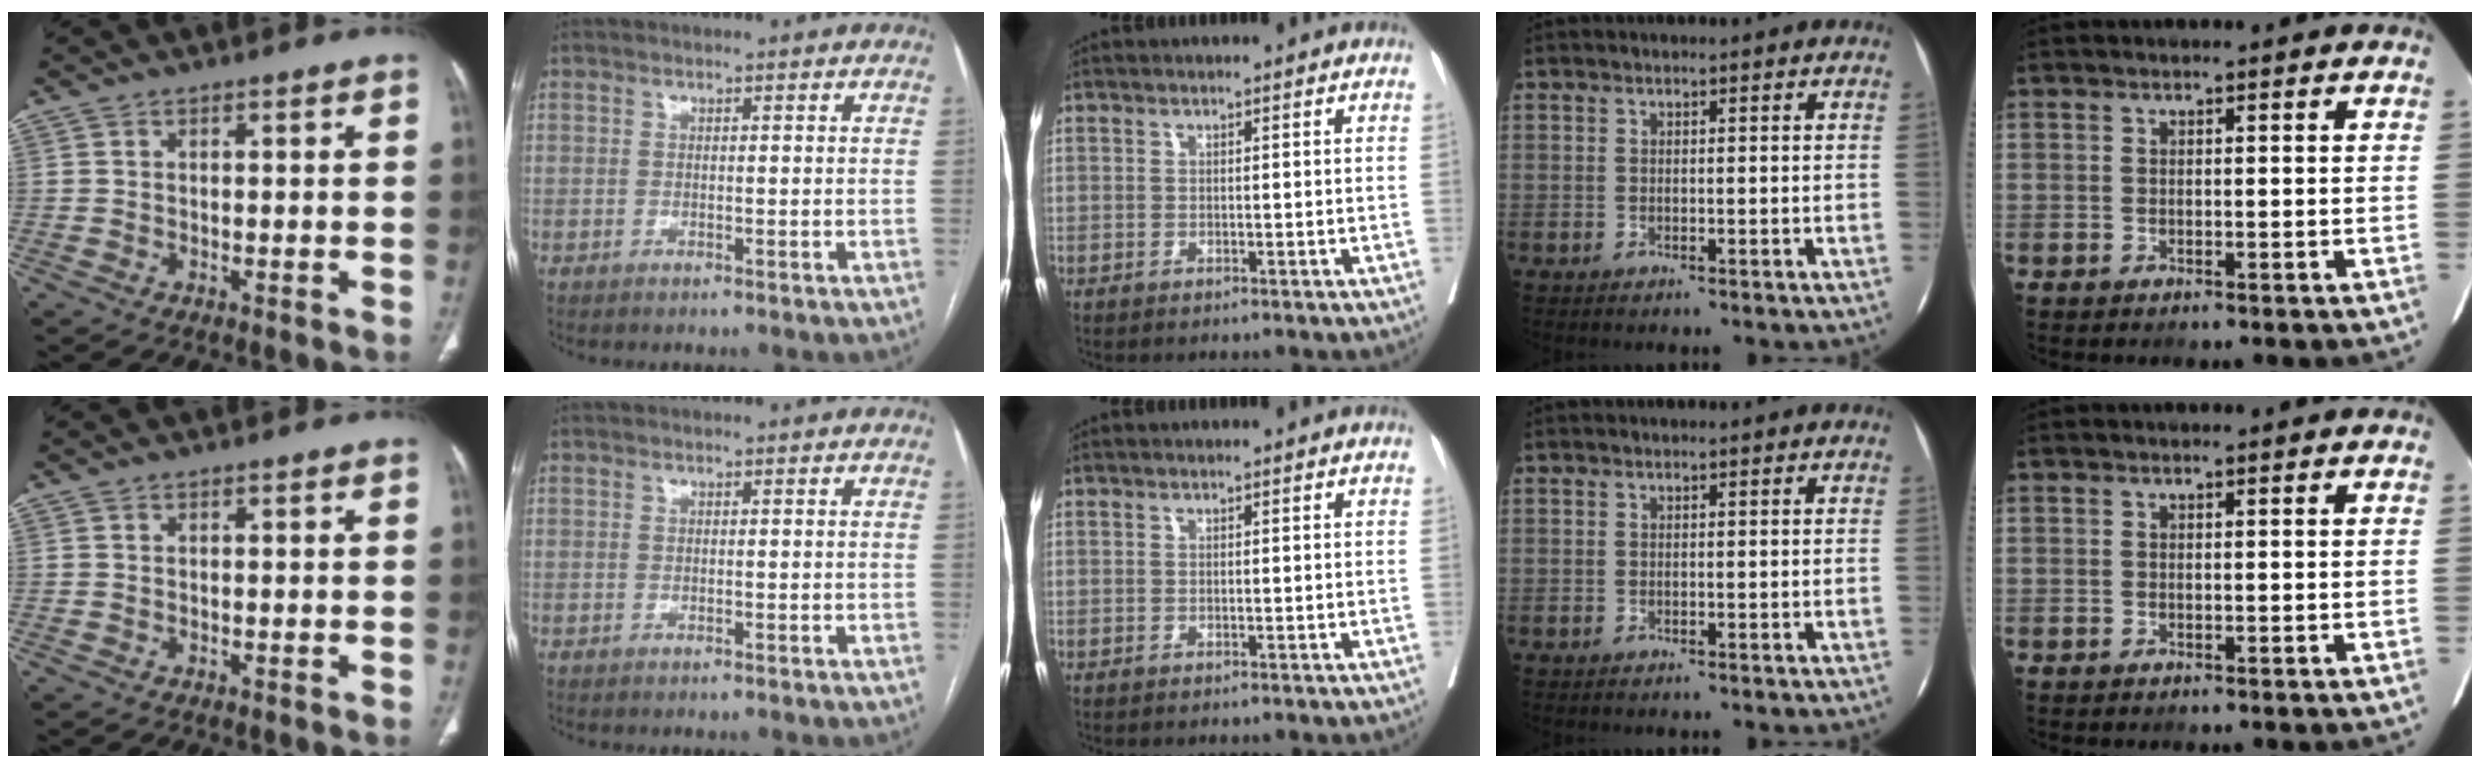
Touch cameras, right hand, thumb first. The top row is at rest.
{}